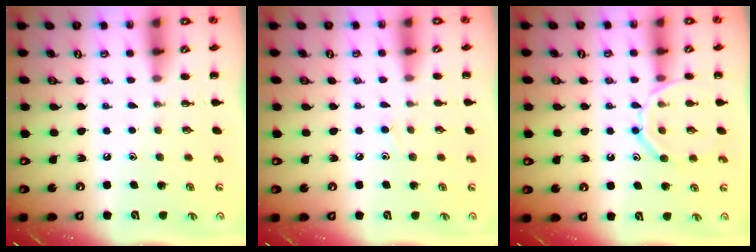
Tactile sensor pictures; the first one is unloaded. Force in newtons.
{"total": 5.7, "press": 5.3, "slide": 2.1}
{"total": 12.6, "press": 12.5, "slide": 1.0}